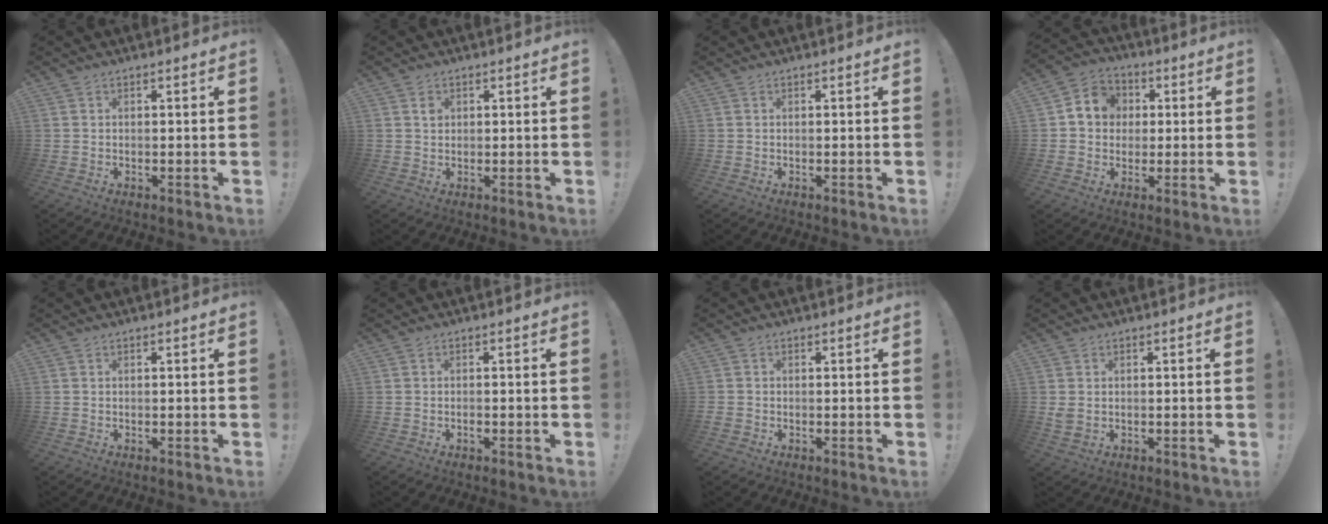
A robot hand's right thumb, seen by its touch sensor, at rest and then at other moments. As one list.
[{"total": 1.5, "force": [0.6, 1.3, 0.5], "torque": [0.012, -0.006, 0.005]}, {"total": 0.0}, {"total": 9.0, "force": [1.4, 8.3, 3.2], "torque": [-0.044, 0.009, 0.032]}, {"total": 0.0}, {"total": 0.8, "force": [-0.6, 0.4, 0.4], "torque": [-0.009, -0.001, -0.011]}, {"total": 1.1, "force": [-0.3, 1.0, 0.4], "torque": [-0.007, 0.003, -0.006]}, {"total": 2.4, "force": [0.5, 1.7, 1.6], "torque": [-0.023, 0.001, 0.010]}]